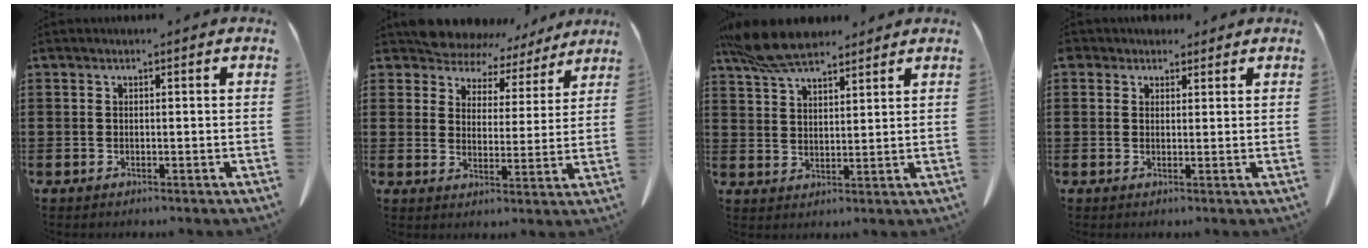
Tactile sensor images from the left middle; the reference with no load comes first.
{"total": 6.0, "force": [5.7, 1.8, 0.2], "torque": [-0.041, -0.037, 0.100]}
{"total": 8.1, "force": [6.9, 2.4, 3.6], "torque": [-0.093, -0.008, 0.130]}
{"total": 2.4, "force": [1.8, 1.4, 0.6], "torque": [-0.009, 0.006, 0.033]}